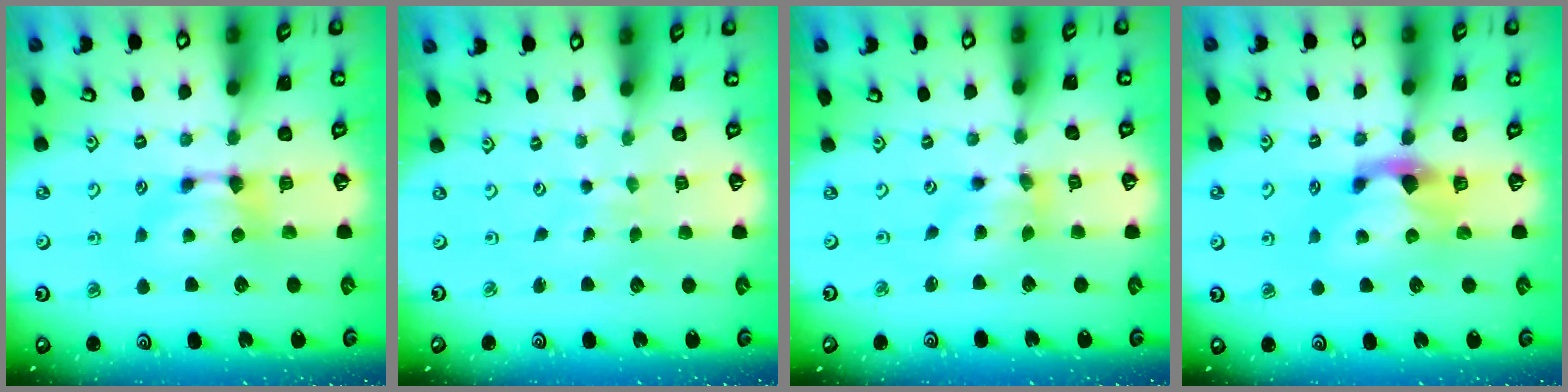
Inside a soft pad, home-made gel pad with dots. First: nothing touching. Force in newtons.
{"total": 5.7, "press": 5.7, "slide": 0.2}
{"total": 2.3, "press": 2.0, "slide": 1.2}
{"total": 2.2, "press": 1.9, "slide": 1.2}